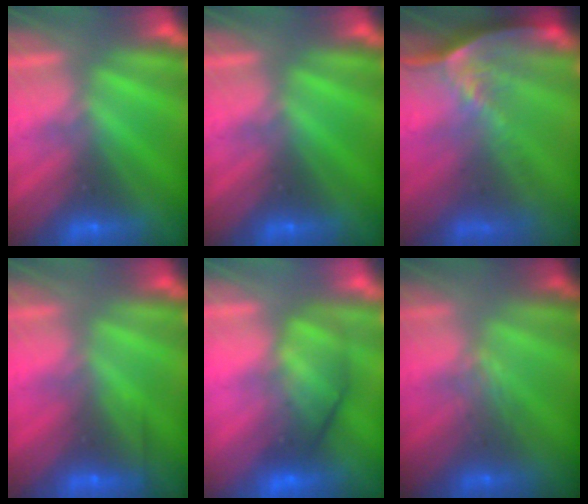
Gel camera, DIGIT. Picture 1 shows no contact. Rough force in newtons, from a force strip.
{"total": 0.0}
{"total": 7.3}
{"total": 2.4}
{"total": 5.8}
{"total": 2.9}